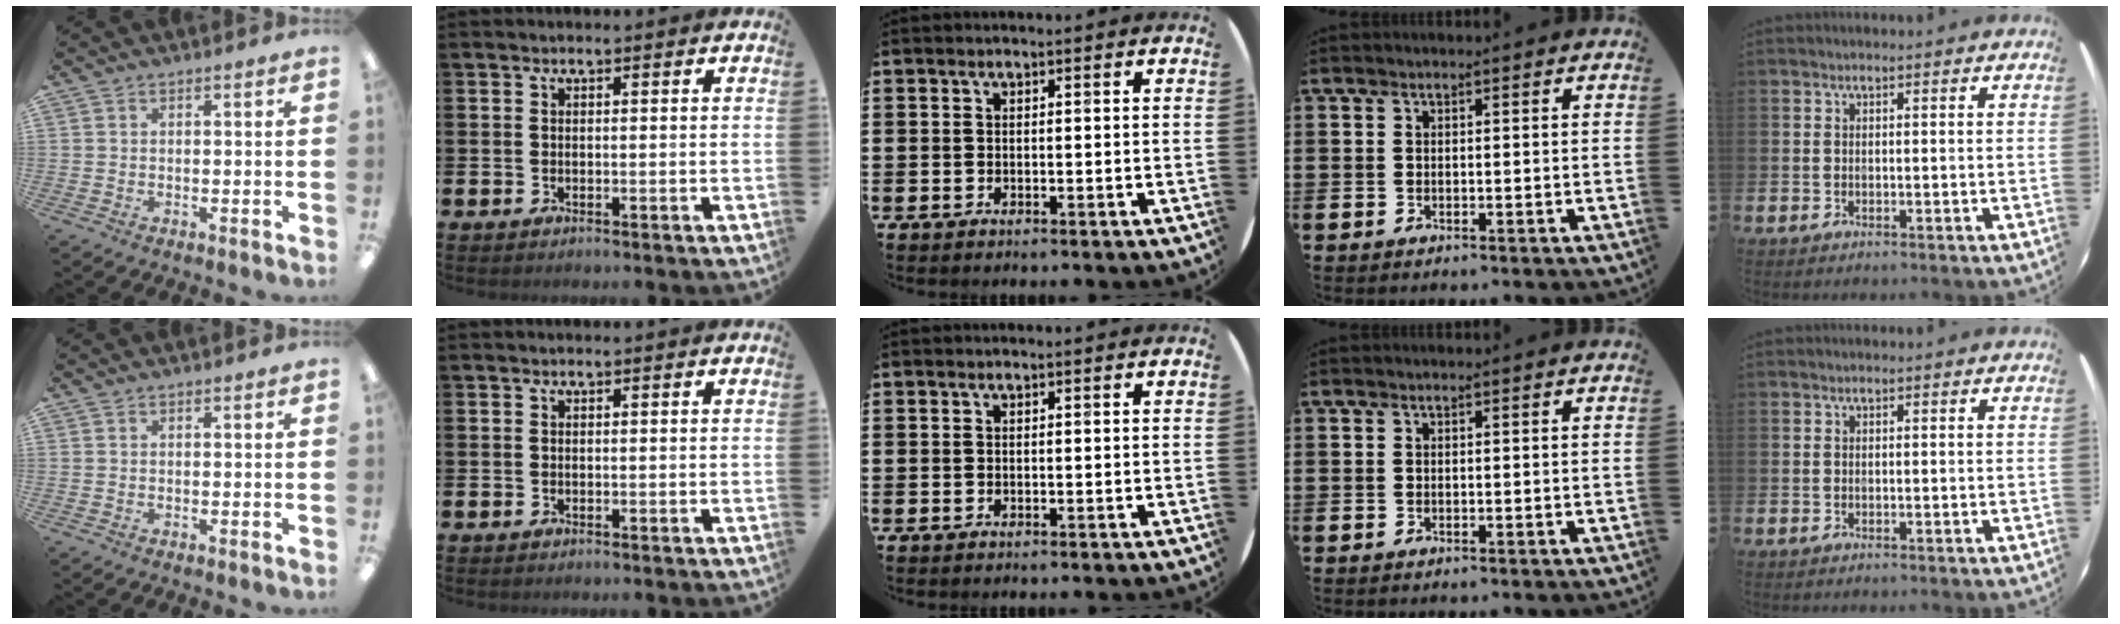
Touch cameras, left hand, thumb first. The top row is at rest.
{}